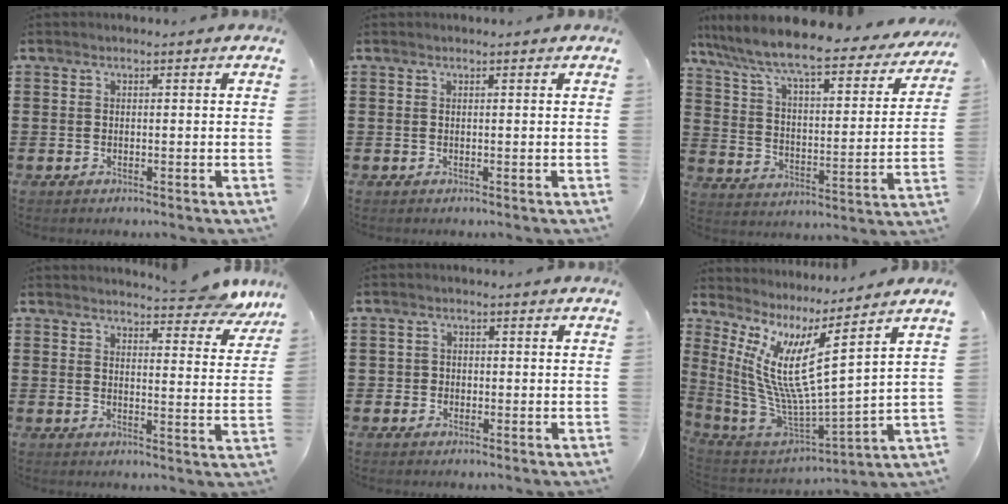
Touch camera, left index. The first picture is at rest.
{"total": 0.0}
{"total": 8.6, "force": [7.3, 0.9, 4.4], "torque": [-0.118, -0.052, 0.119]}
{"total": 6.0, "force": [5.6, 0.8, 1.9], "torque": [-0.031, -0.027, 0.100]}
{"total": 1.4, "force": [-0.4, 1.4, 0.1], "torque": [-0.008, 0.003, -0.010]}
{"total": 9.7, "force": [4.0, 1.3, 8.7], "torque": [-0.214, -0.070, 0.057]}